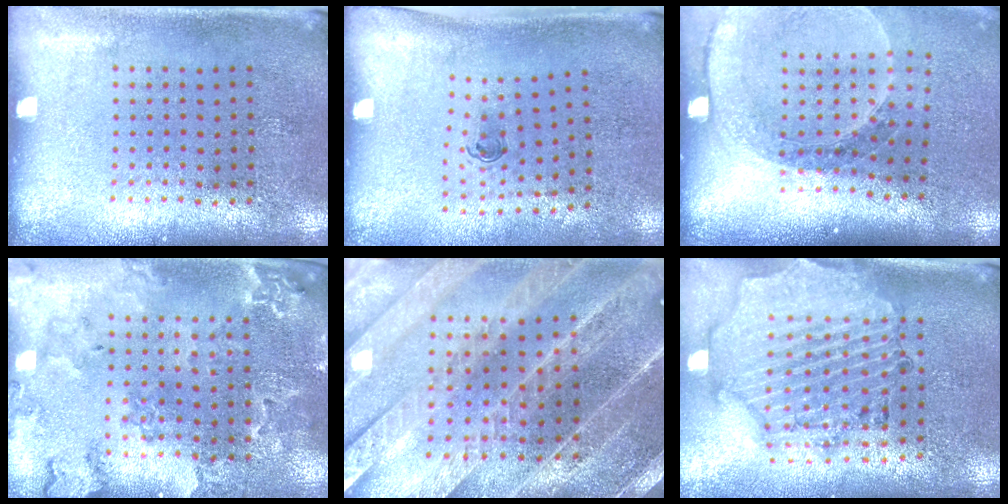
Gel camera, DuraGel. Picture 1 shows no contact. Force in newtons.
{"total": 0.7, "press": 0.3, "slide": 0.6}
{"total": 1.7, "press": 1.7, "slide": 0.2}
{"total": 1.4, "press": 1.4, "slide": 0.3}
{"total": 3.6, "press": 3.4, "slide": 1.2}
{"total": 1.8, "press": 1.8, "slide": 0.3}